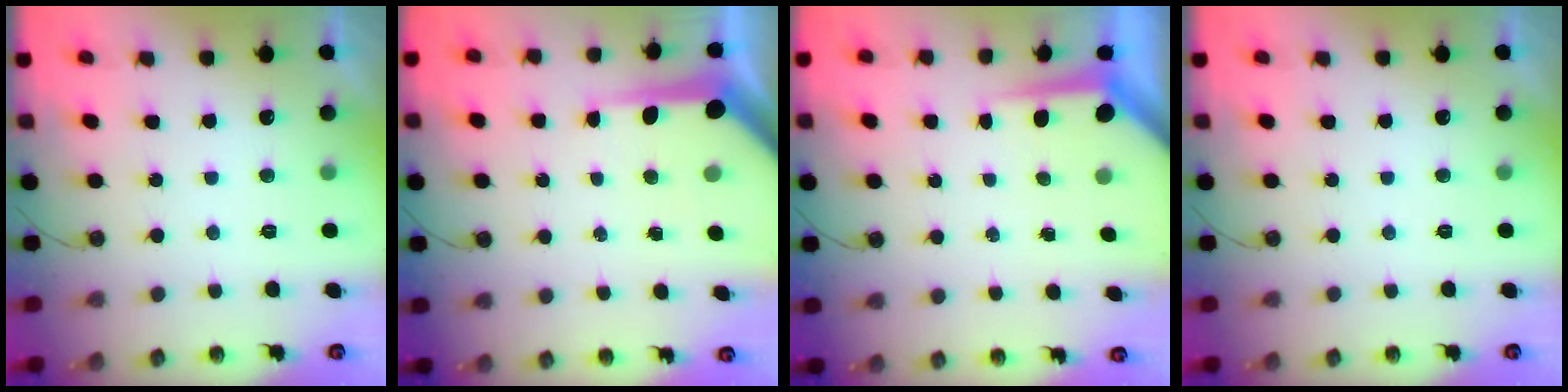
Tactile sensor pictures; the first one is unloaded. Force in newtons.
{"total": 8.8, "press": 8.7, "slide": 0.5}
{"total": 5.3, "press": 5.3, "slide": 0.4}
{"total": 0.0}